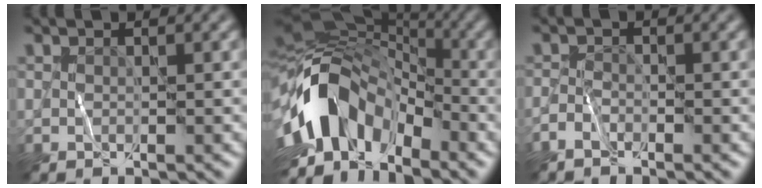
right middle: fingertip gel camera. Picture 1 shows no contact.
{"total": 12.2, "force": [-3.7, 7.6, 8.8], "torque": [-0.158, 0.015, -0.081]}
{"total": 1.3, "force": [-1.3, 0.3, 0.3], "torque": [-0.007, 0.003, -0.031]}